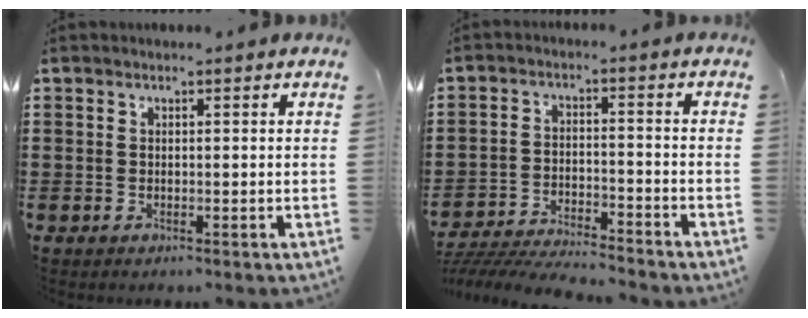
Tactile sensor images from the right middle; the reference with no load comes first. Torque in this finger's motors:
{"motor_torque": [0.25, -0.12, 0.12, 0.13]}